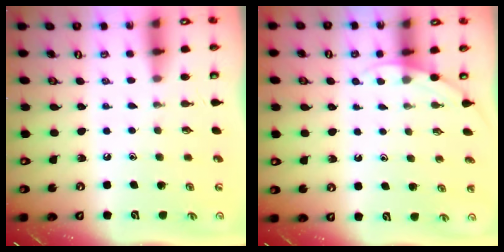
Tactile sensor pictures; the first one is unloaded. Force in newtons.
{"total": 2.5, "press": 2.5, "slide": 0.1}